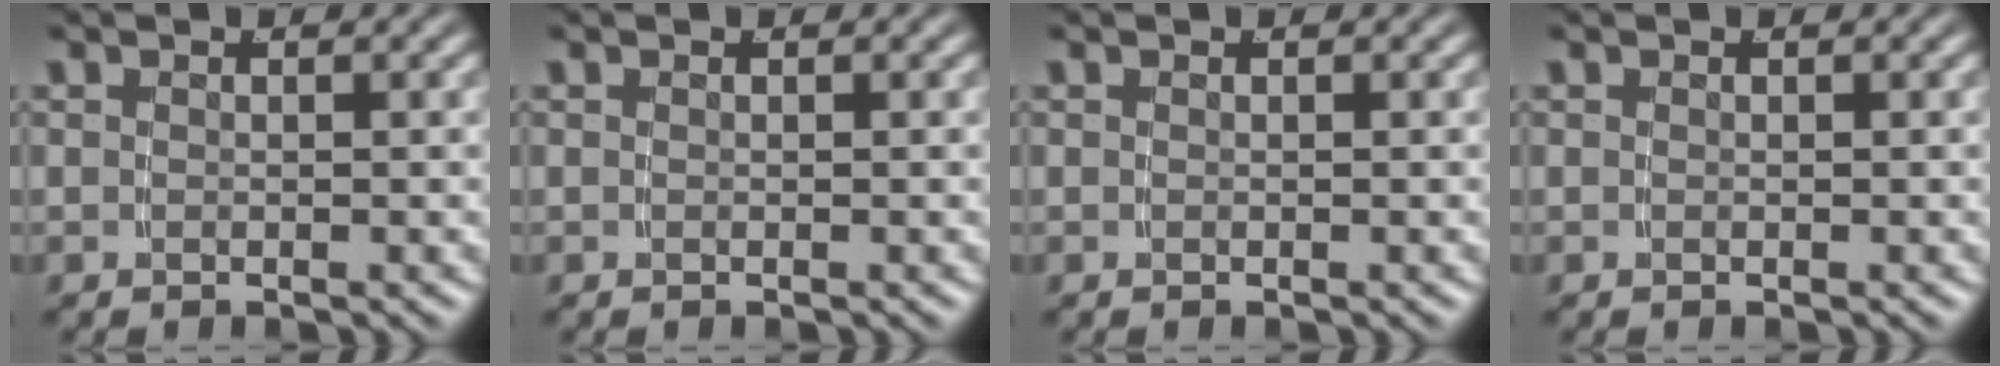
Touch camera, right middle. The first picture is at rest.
{"total": 0.0}
{"total": 0.0}
{"total": 0.0}